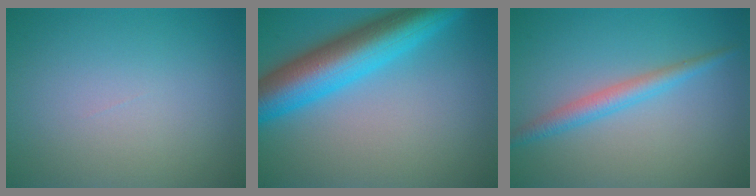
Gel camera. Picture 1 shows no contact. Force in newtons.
{"total": 9.2, "press": 9.2, "slide": 0.2}
{"total": 2.5, "press": 2.5, "slide": 0.0}